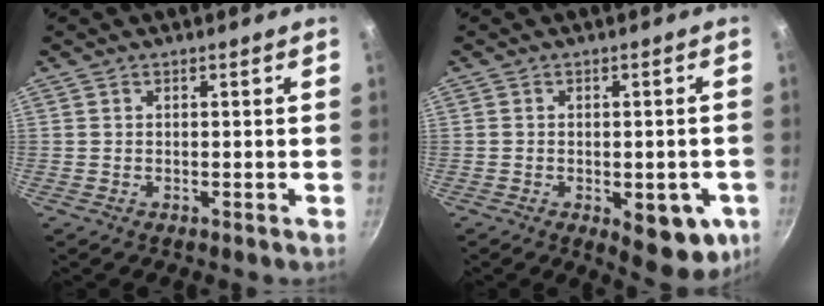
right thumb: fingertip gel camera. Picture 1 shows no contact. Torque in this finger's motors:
{"motor_torque": [-0.15, 0.00, -0.04, 0.02, 0.25]}